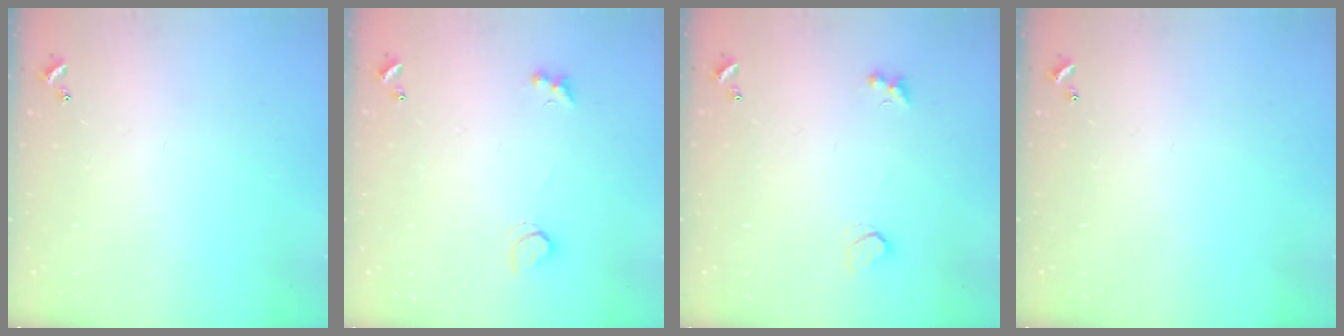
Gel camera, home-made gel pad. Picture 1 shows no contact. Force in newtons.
{"total": 2.7, "press": 2.4, "slide": 1.3}
{"total": 3.2, "press": 2.9, "slide": 1.2}
{"total": 0.0}